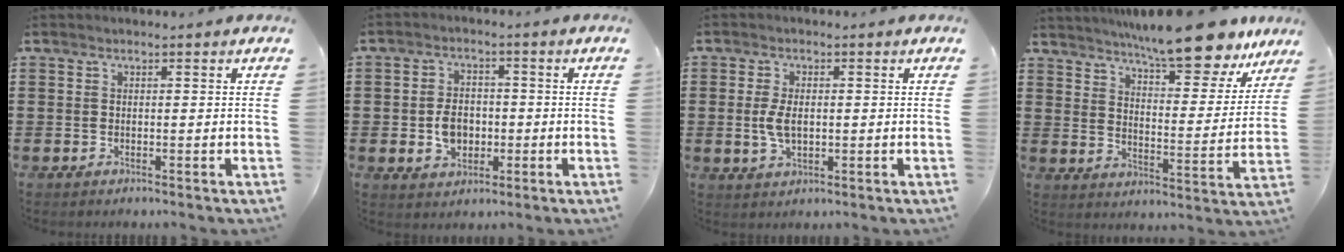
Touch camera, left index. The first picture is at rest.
{"total": 5.3, "force": [-0.9, 3.9, 3.5], "torque": [-0.068, 0.003, -0.019]}
{"total": 4.2, "force": [0.1, 2.2, 3.6], "torque": [-0.086, 0.000, -0.004]}
{"total": 11.9, "force": [10.4, 0.9, 5.8], "torque": [-0.104, -0.059, 0.179]}